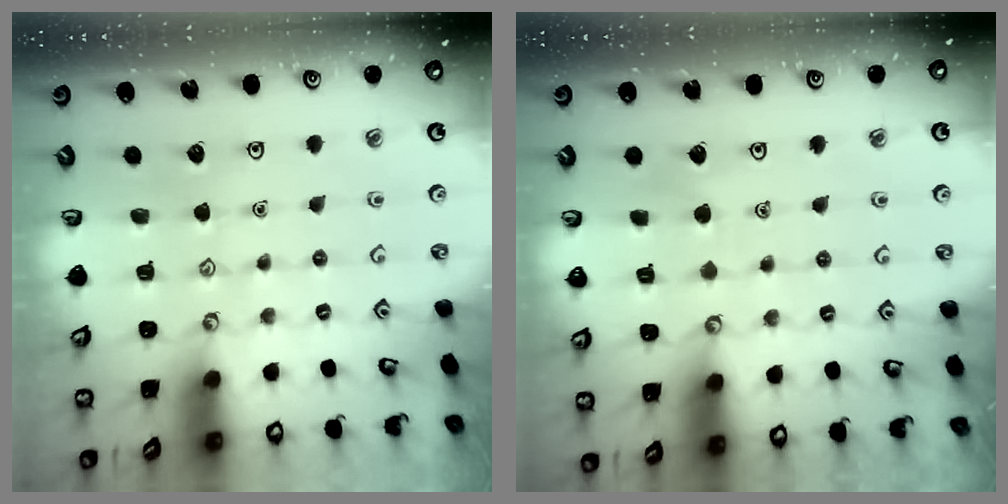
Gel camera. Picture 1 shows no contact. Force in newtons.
{"total": 3.6, "press": 3.5, "slide": 0.2}